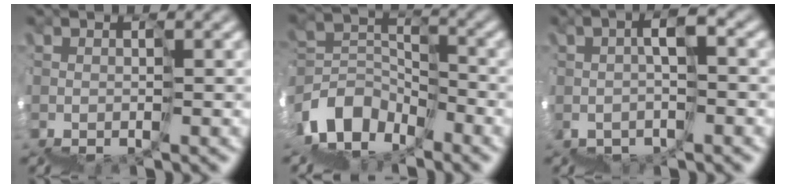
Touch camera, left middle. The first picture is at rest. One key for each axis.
{"total": 3.3, "fx": -2.5, "fy": 2.1, "fz": -0.7, "tx": 0.021, "ty": 0.028, "tz": -0.065}
{"total": 2.5, "fx": -0.3, "fy": 1.2, "fz": 2.1, "tx": -0.051, "ty": 0.002, "tz": -0.008}